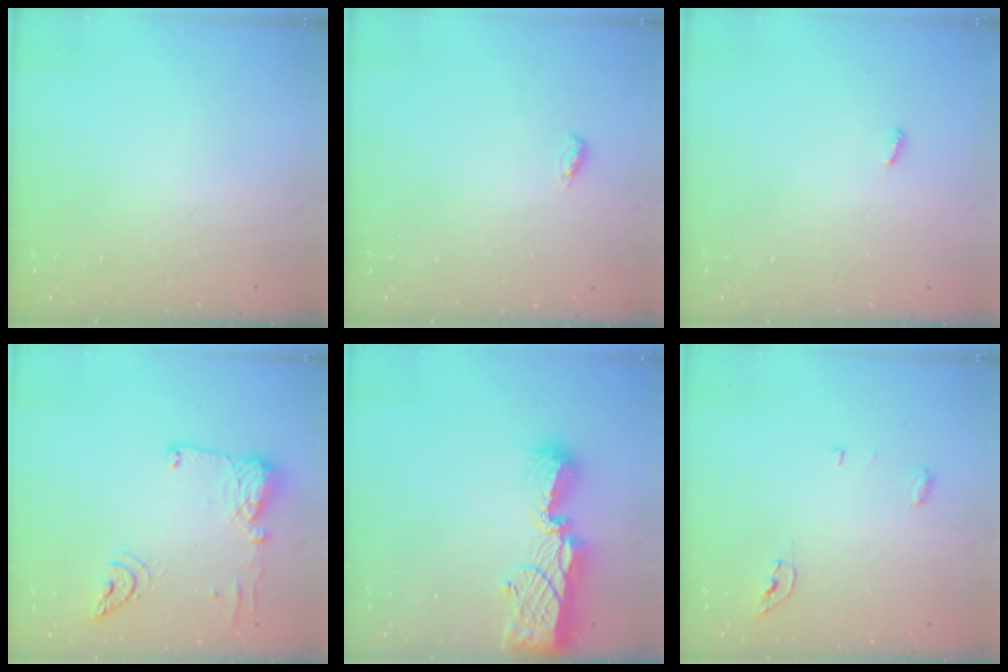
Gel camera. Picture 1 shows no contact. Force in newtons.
{"total": 3.8, "press": 3.6, "slide": 1.2}
{"total": 2.9, "press": 2.9, "slide": 0.2}
{"total": 14.2, "press": 14.0, "slide": 1.8}
{"total": 14.4, "press": 14.3, "slide": 1.7}
{"total": 4.4, "press": 4.3, "slide": 0.8}